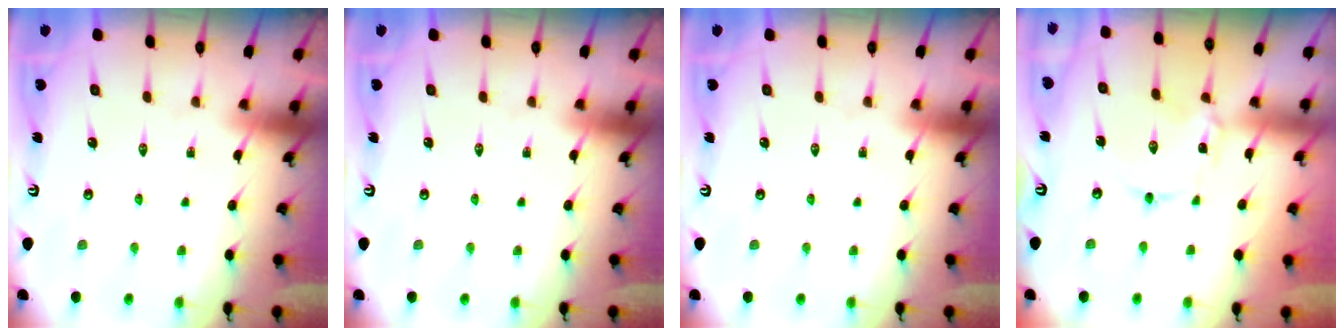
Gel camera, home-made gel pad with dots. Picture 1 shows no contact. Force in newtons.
{"total": 0.0}
{"total": 0.0}
{"total": 0.9, "press": 0.9, "slide": 0.1}